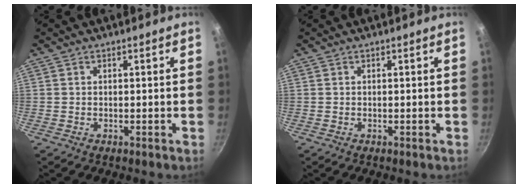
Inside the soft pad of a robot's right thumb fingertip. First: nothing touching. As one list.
[{"total": 0.0}]